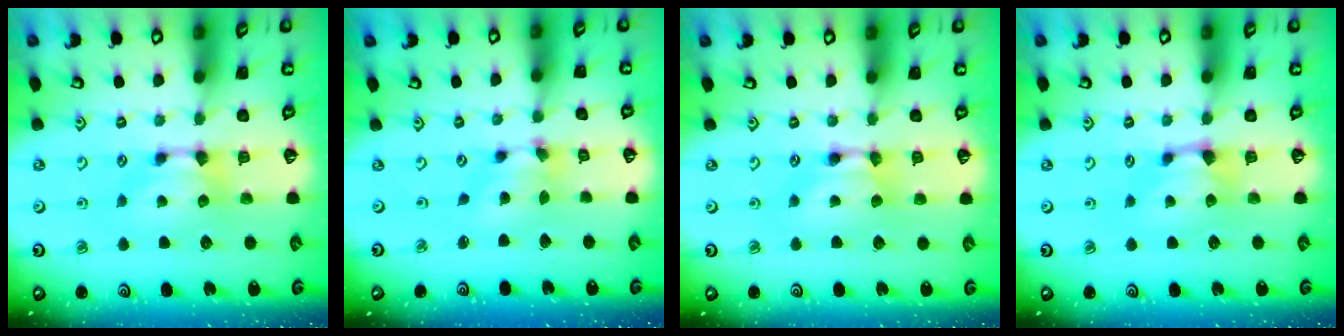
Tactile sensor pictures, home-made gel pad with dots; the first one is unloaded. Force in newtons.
{"total": 5.1, "press": 4.7, "slide": 1.9}
{"total": 1.6, "press": 1.6, "slide": 0.2}
{"total": 1.0, "press": 0.3, "slide": 0.9}